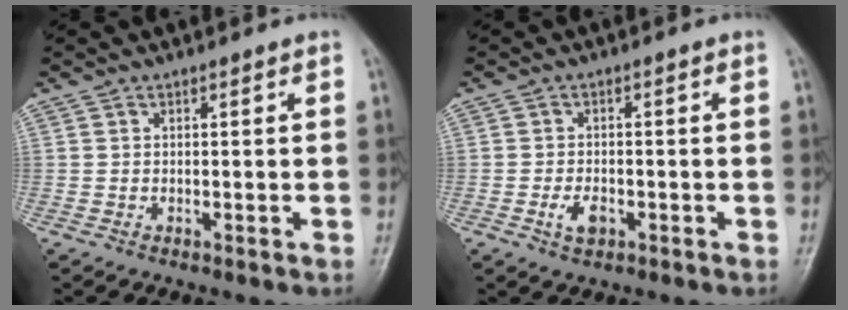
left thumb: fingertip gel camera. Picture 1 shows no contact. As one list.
[{"total": 3.3, "force": [-1.4, 1.9, 2.3], "torque": [-0.043, 0.006, -0.024]}]